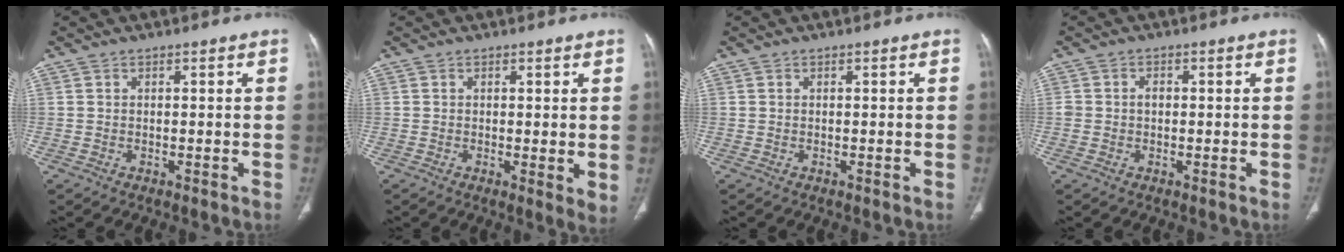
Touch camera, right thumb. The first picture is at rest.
{"total": 3.2, "force": [0.3, 0.9, 3.1], "torque": [-0.052, -0.014, 0.005]}
{"total": 0.0}
{"total": 1.6, "force": [0.0, 1.2, 1.0], "torque": [-0.015, 0.006, 0.001]}